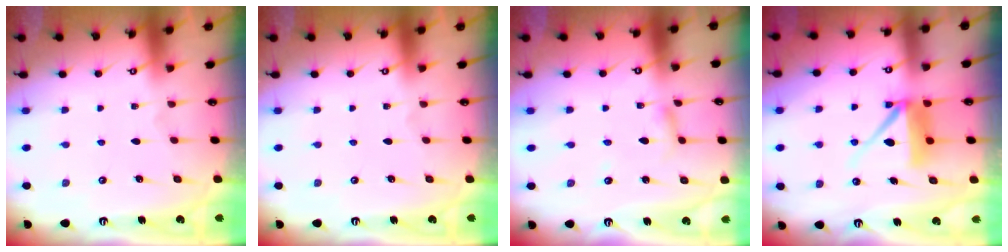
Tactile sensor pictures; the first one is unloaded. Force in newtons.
{"total": 0.0}
{"total": 2.8, "press": 2.8, "slide": 0.2}
{"total": 10.2, "press": 10.1, "slide": 1.2}